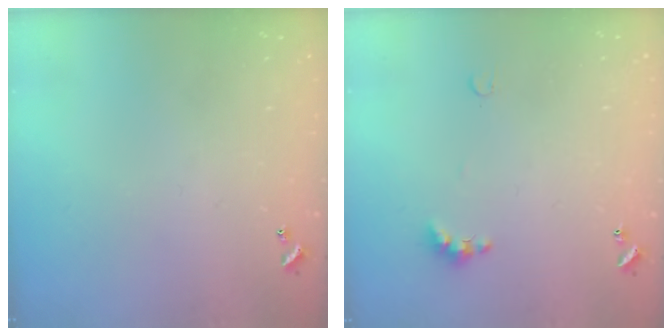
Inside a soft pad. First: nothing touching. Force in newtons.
{"total": 3.2, "press": 3.1, "slide": 0.8}